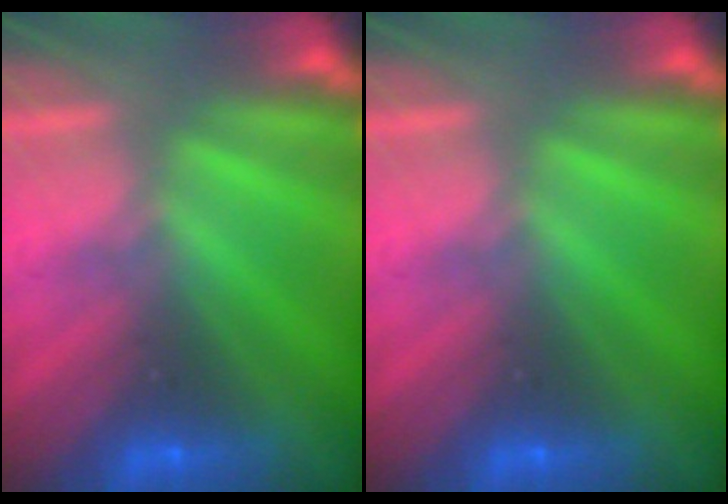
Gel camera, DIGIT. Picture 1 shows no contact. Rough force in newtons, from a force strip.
{"total": 0.0}